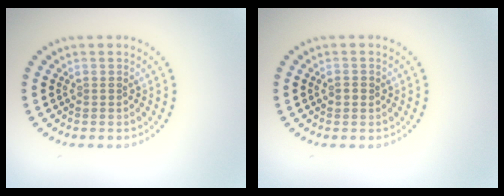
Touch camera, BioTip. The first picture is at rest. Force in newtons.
{"total": 0.9, "press": 0.9, "slide": 0.1}